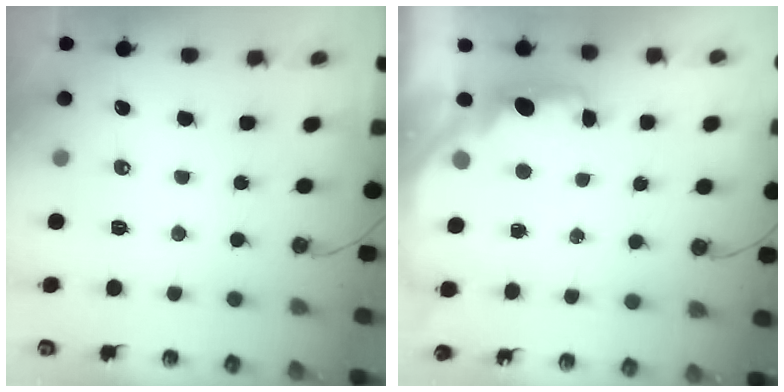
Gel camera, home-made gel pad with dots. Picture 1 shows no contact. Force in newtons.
{"total": 2.2, "press": 2.1, "slide": 0.8}